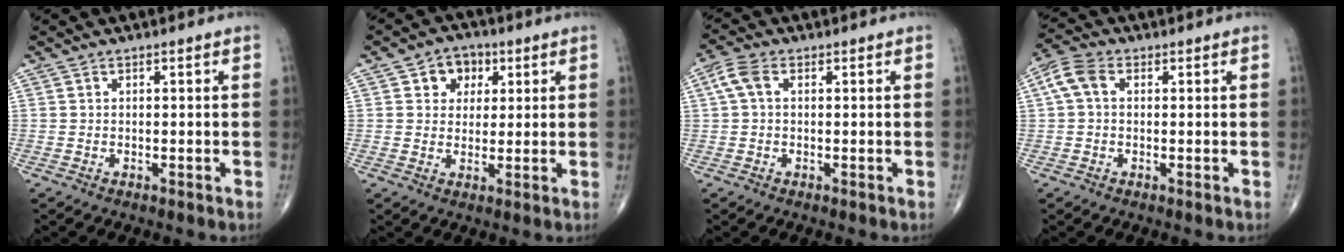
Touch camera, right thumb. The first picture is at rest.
{"total": 6.1, "force": [2.3, 5.0, 2.7], "torque": [-0.006, -0.002, 0.030]}
{"total": 3.9, "force": [0.8, 2.4, 3.0], "torque": [-0.073, 0.014, 0.012]}
{"total": 5.0, "force": [0.8, 3.4, 3.6], "torque": [-0.081, 0.017, 0.010]}